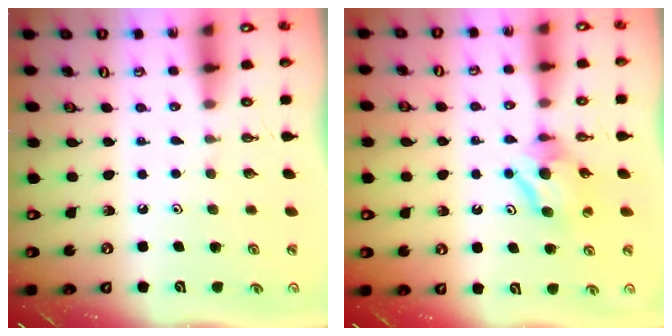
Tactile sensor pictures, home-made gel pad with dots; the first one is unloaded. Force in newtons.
{"total": 7.6, "press": 7.6, "slide": 0.3}